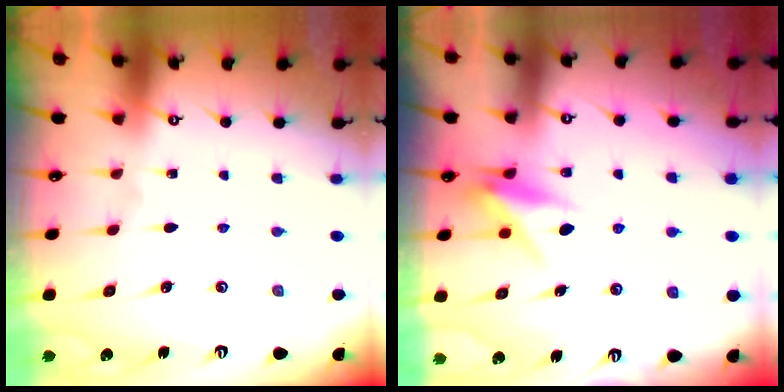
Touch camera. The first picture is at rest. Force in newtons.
{"total": 9.0, "press": 9.0, "slide": 0.7}